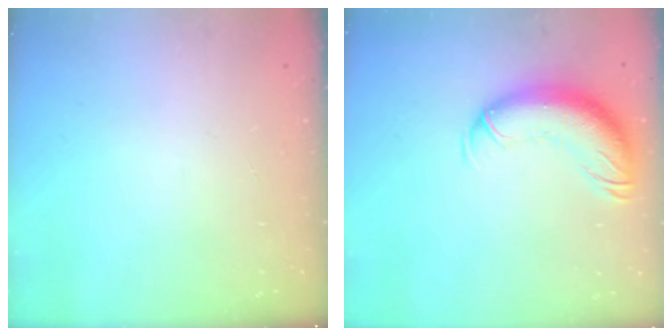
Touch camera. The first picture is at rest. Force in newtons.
{"total": 14.3, "press": 13.9, "slide": 3.2}